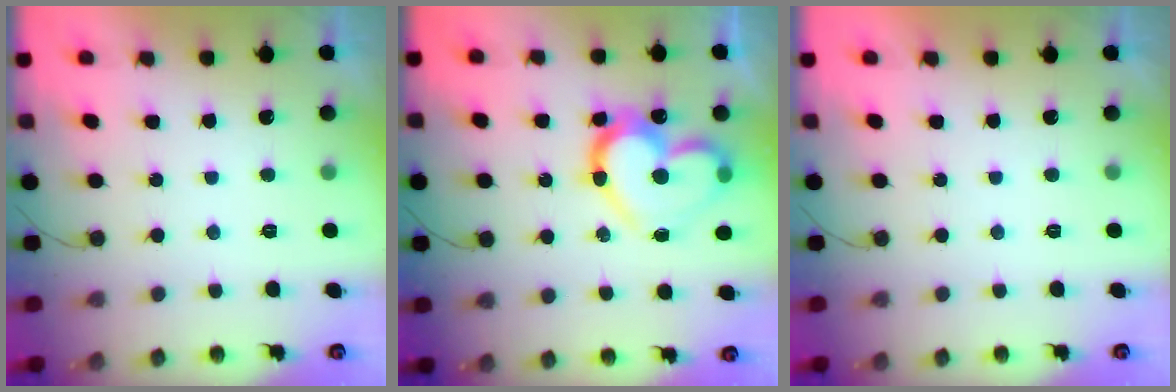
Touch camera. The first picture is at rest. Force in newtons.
{"total": 19.1, "press": 19.0, "slide": 1.8}
{"total": 1.7, "press": 1.7, "slide": 0.1}